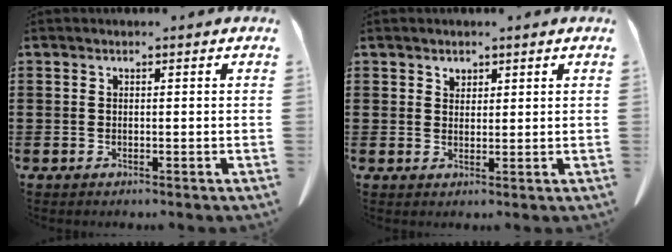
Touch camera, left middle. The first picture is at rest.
{"total": 1.7, "force": [1.5, 0.7, 0.1], "torque": [0.003, -0.004, 0.029]}